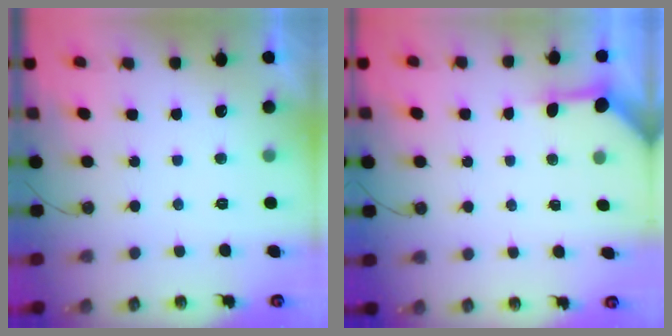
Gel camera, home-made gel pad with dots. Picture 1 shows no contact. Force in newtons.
{"total": 3.9, "press": 3.9, "slide": 0.4}